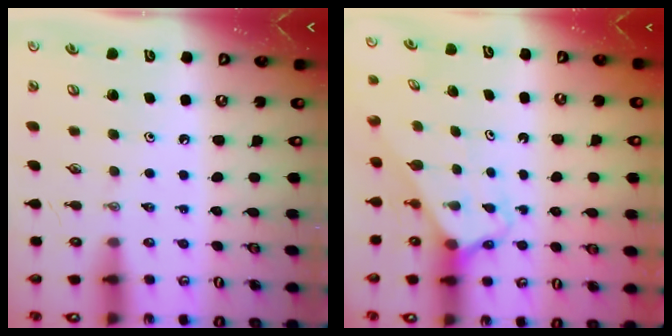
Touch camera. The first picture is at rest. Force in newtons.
{"total": 2.7, "press": 2.7, "slide": 0.1}